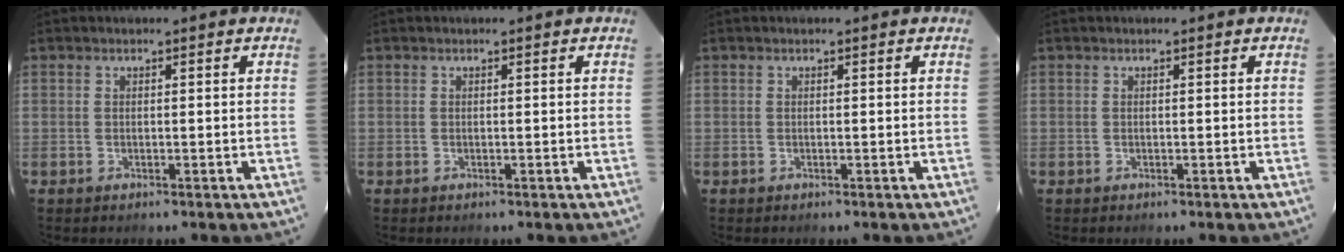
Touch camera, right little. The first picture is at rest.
{"total": 0.0}
{"total": 0.0}
{"total": 0.0}